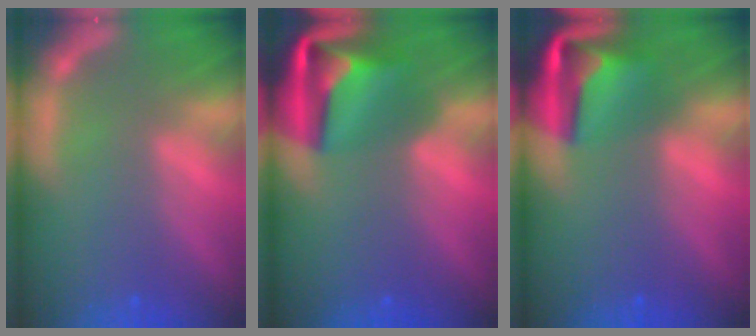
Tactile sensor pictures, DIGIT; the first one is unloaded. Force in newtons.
{"total": 10.1}
{"total": 8.4}